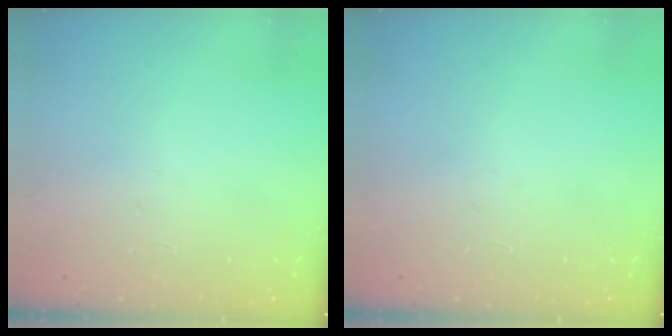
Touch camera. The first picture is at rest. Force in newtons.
{"total": 0.0}